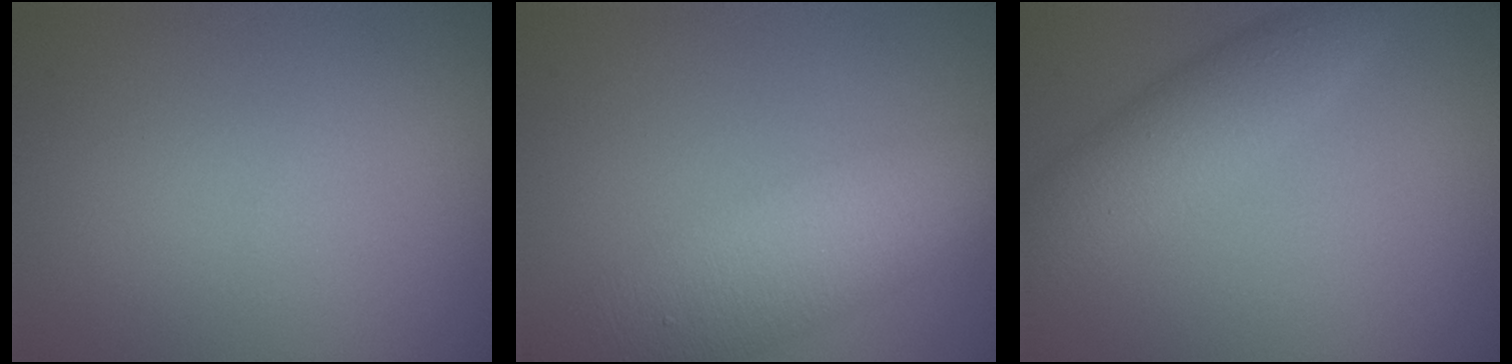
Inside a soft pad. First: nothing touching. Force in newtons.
{"total": 7.8, "press": 7.8, "slide": 0.3}
{"total": 4.0, "press": 4.0, "slide": 0.2}